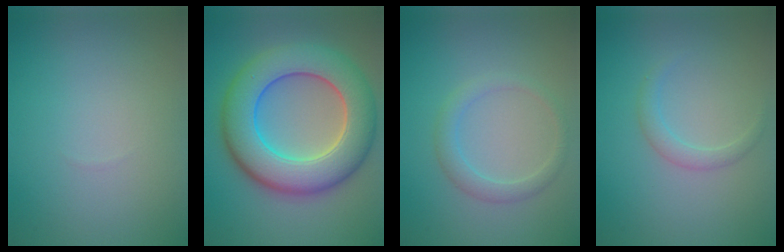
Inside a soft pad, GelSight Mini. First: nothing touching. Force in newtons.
{"total": 10.7, "press": 10.7, "slide": 0.6}
{"total": 2.0, "press": 2.0, "slide": 0.1}
{"total": 1.4, "press": 1.4, "slide": 0.0}